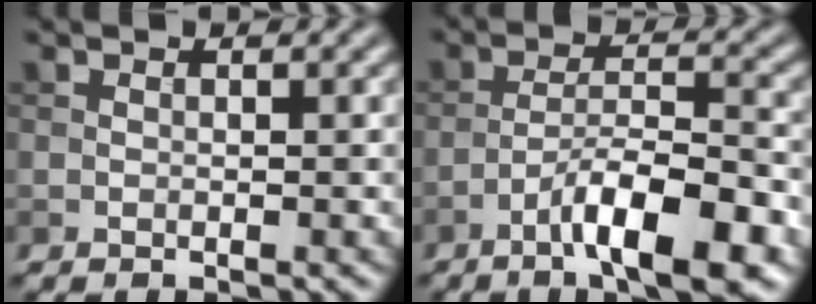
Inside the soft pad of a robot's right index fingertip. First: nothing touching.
{"total": 8.1, "force": [-4.6, 1.8, 6.4], "torque": [-0.101, 0.011, -0.077]}